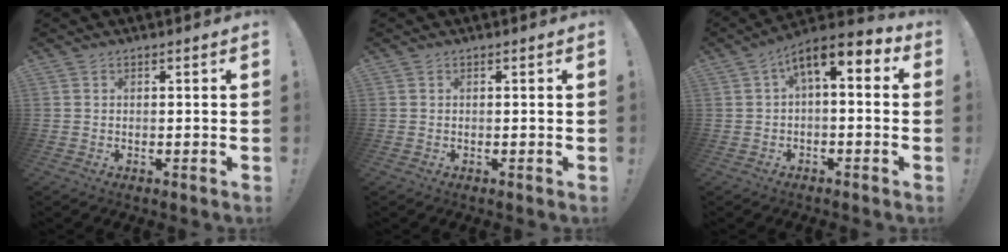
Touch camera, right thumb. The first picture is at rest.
{"total": 0.0}
{"total": 7.1, "force": [2.5, 2.3, 6.3], "torque": [-0.105, -0.017, 0.044]}